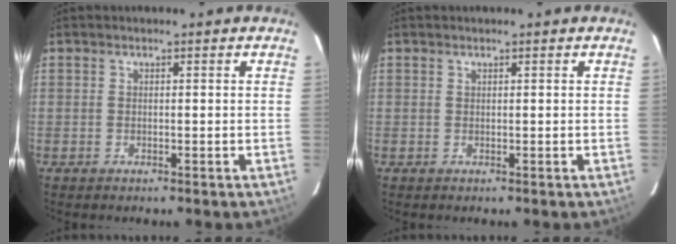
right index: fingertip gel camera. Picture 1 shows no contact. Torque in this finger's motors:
{"motor_torque": [0.10, 0.03, 0.00, 0.01]}